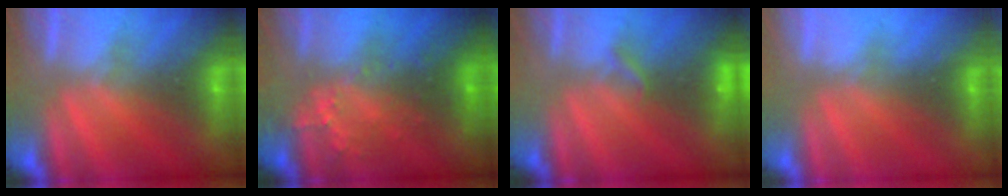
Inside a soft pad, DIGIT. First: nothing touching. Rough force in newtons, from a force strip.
{"total": 7.5}
{"total": 2.2}
{"total": 2.2}